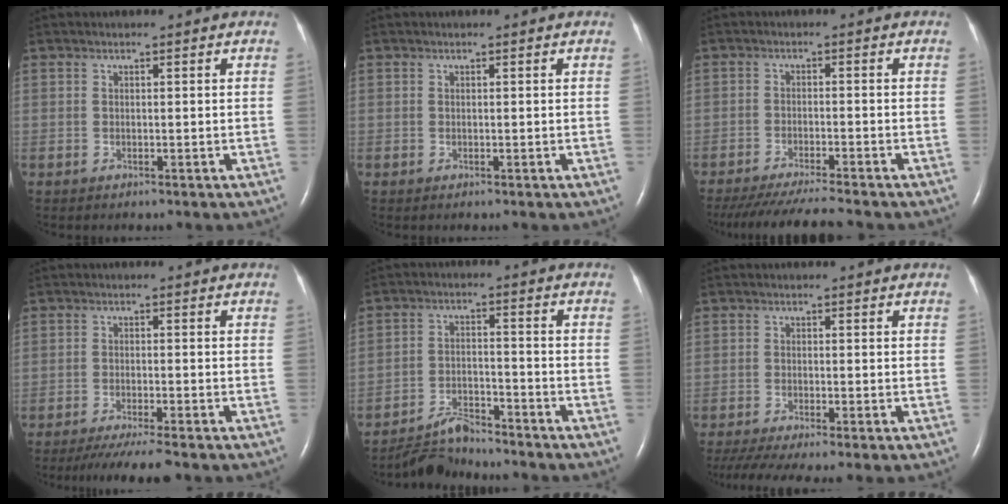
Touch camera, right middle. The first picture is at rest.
{"total": 0.0}
{"total": 10.6, "force": [-9.6, -0.4, 4.4], "torque": [-0.067, -0.024, -0.152]}
{"total": 7.1, "force": [-6.0, -0.3, 3.8], "torque": [-0.053, -0.020, -0.095]}
{"total": 5.7, "force": [-5.6, 0.6, 0.3], "torque": [-0.013, -0.007, -0.098]}
{"total": 8.6, "force": [-6.7, 0.6, 5.4], "torque": [-0.087, -0.015, -0.107]}